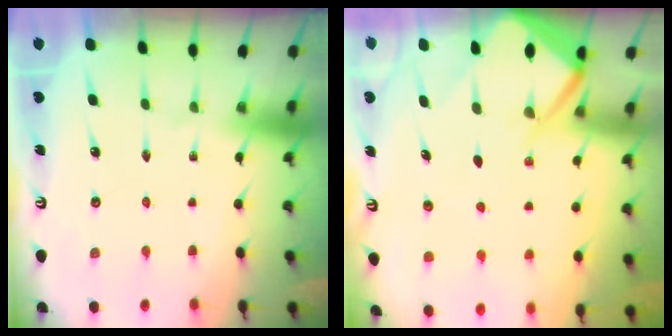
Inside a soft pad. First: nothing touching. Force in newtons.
{"total": 9.0, "press": 9.0, "slide": 0.9}